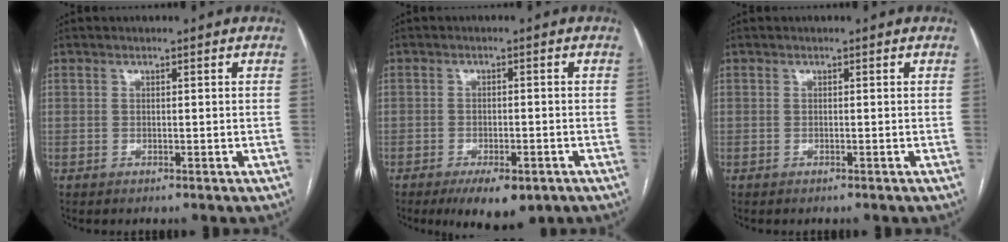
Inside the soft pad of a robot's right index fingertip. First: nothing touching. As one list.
[{"total": 7.0, "force": [-4.4, 2.7, 4.8], "torque": [-0.069, -0.008, -0.061]}, {"total": 0.0}]